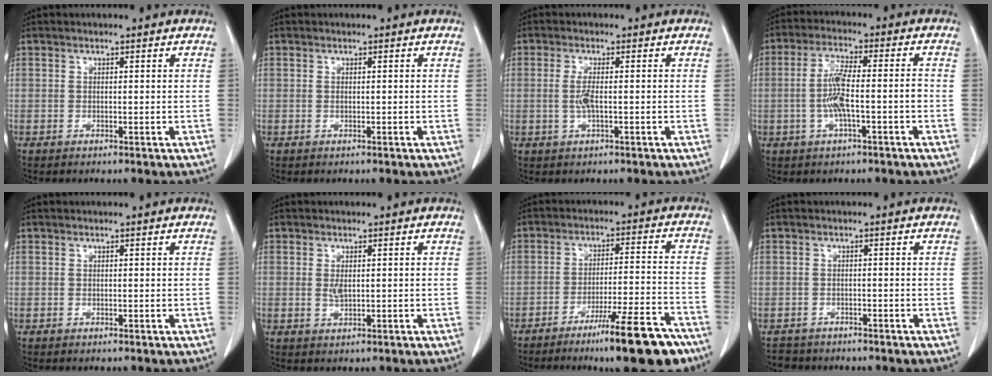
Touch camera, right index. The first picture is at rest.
{"total": 0.0}
{"total": 2.7, "force": [-0.3, 0.3, 2.6], "torque": [-0.061, -0.002, -0.006]}
{"total": 7.1, "force": [-1.6, 0.9, 6.9], "torque": [-0.138, 0.013, -0.030]}
{"total": 0.0}
{"total": 1.6, "force": [0.2, 0.6, 1.5], "torque": [-0.031, -0.003, 0.007]}
{"total": 14.3, "force": [-10.2, 1.2, 9.9], "torque": [-0.128, 0.003, -0.156]}
{"total": 3.0, "force": [-2.5, 1.6, -0.5], "torque": [0.000, 0.002, -0.044]}